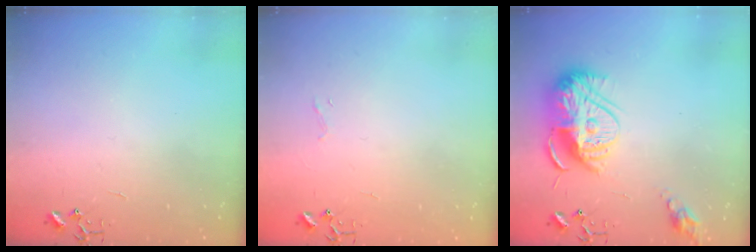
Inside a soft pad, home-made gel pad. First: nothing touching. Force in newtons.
{"total": 3.4, "press": 3.4, "slide": 0.3}
{"total": 15.8, "press": 15.8, "slide": 1.4}